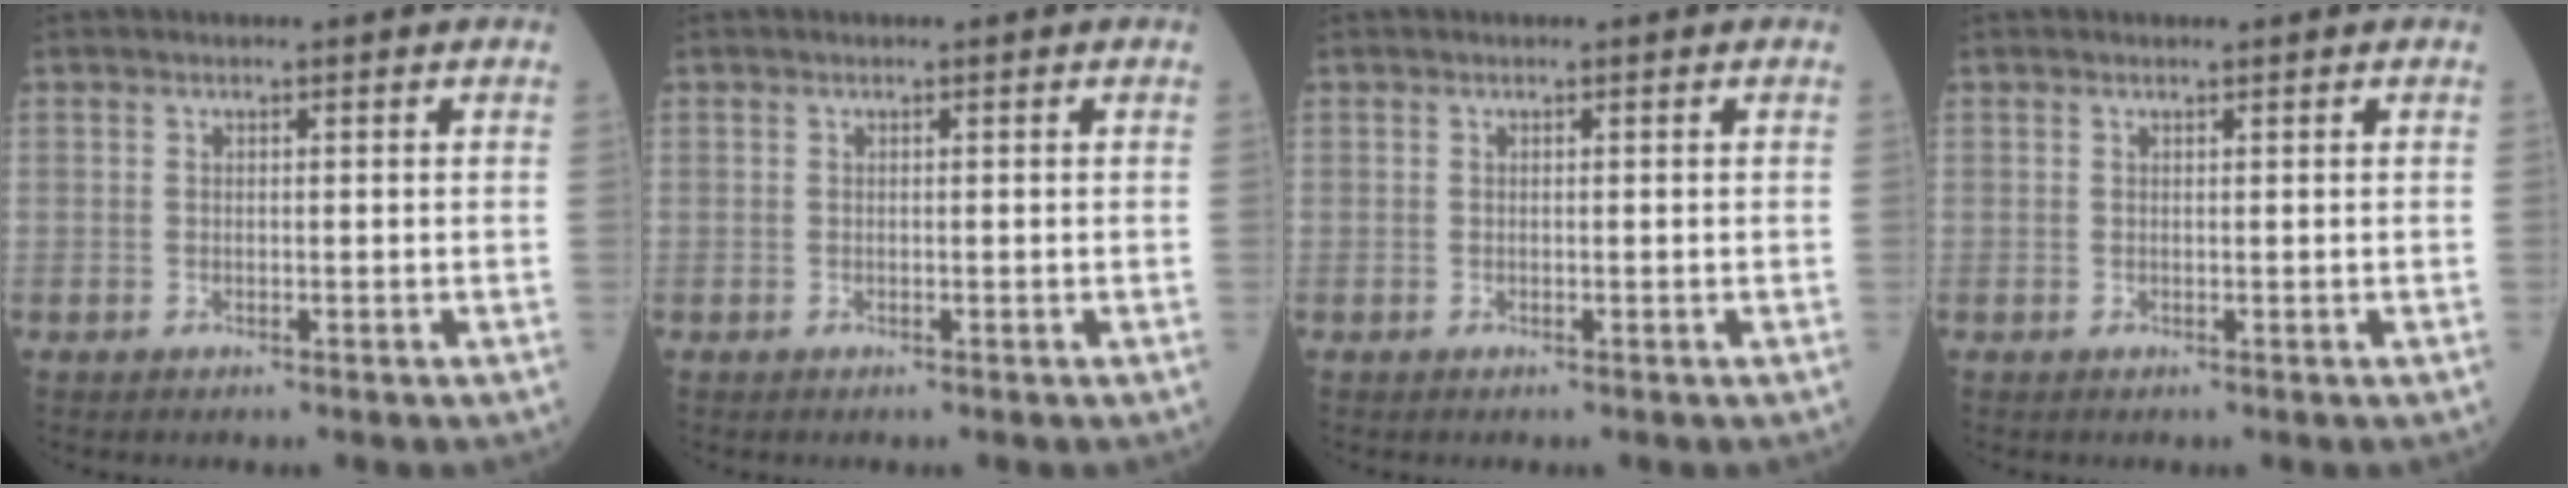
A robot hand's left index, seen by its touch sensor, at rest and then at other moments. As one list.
[{"total": 0.0}, {"total": 0.0}, {"total": 0.0}]